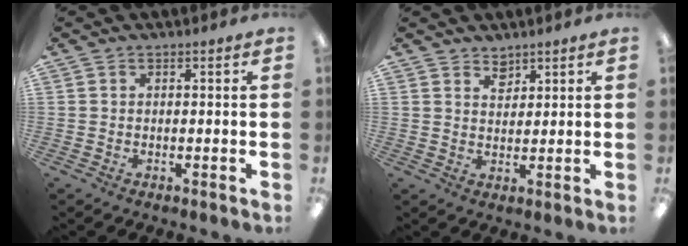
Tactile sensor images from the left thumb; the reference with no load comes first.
{"total": 3.1, "force": [2.6, 1.6, 0.5], "torque": [0.002, -0.014, 0.047]}